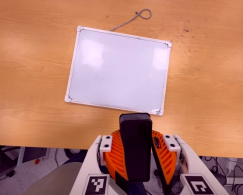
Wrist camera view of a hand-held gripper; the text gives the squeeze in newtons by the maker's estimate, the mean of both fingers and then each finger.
{"total": 10.5, "left": 10.4, "right": 10.6}